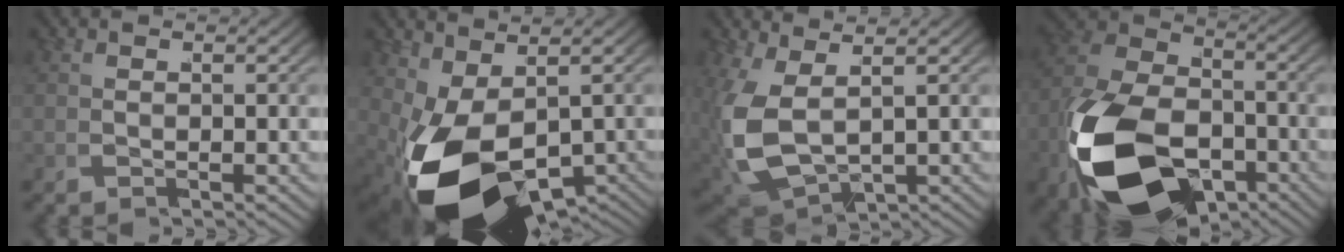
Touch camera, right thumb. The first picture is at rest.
{"total": 14.4, "force": [-4.4, 8.0, 11.2], "torque": [-0.237, -0.053, -0.044]}
{"total": 8.7, "force": [-0.6, 6.1, 6.2], "torque": [-0.175, -0.039, 0.013]}
{"total": 17.8, "force": [-6.7, 11.7, 11.6], "torque": [-0.257, -0.078, -0.080]}